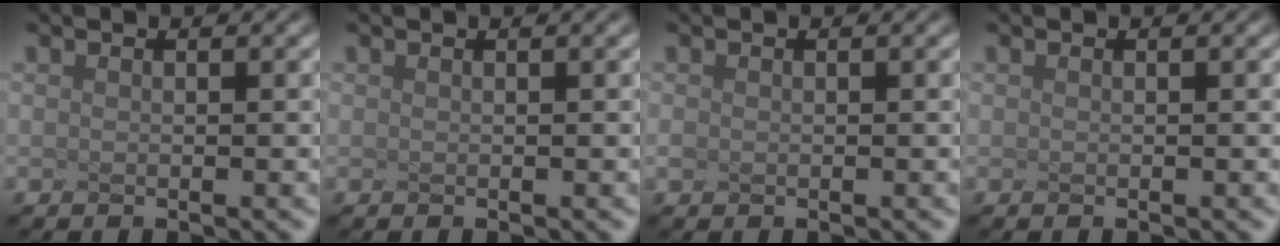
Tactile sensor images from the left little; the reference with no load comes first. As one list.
[{"total": 0.7, "force": [0.5, 0.3, 0.4], "torque": [-0.004, 0.011, 0.003]}, {"total": 0.8, "force": [-0.4, -0.4, -0.5], "torque": [-0.001, -0.008, 0.003]}, {"total": 0.0}]